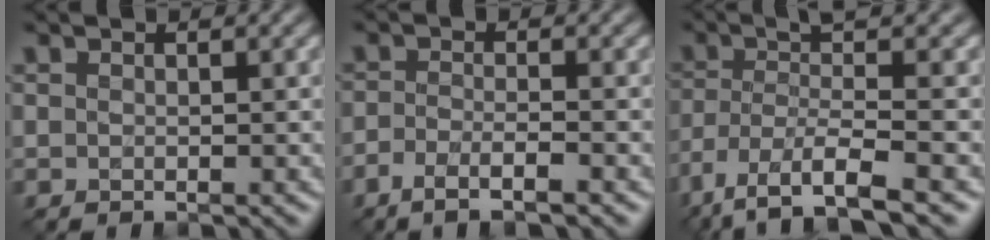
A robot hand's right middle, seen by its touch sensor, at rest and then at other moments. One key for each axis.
{"total": 3.1, "fx": -2.0, "fy": 0.6, "fz": 2.3, "tx": -0.044, "ty": -0.005, "tz": -0.045}
{"total": 7.4, "fx": -3.8, "fy": 1.7, "fz": 6.1, "tx": -0.116, "ty": -0.007, "tz": -0.074}